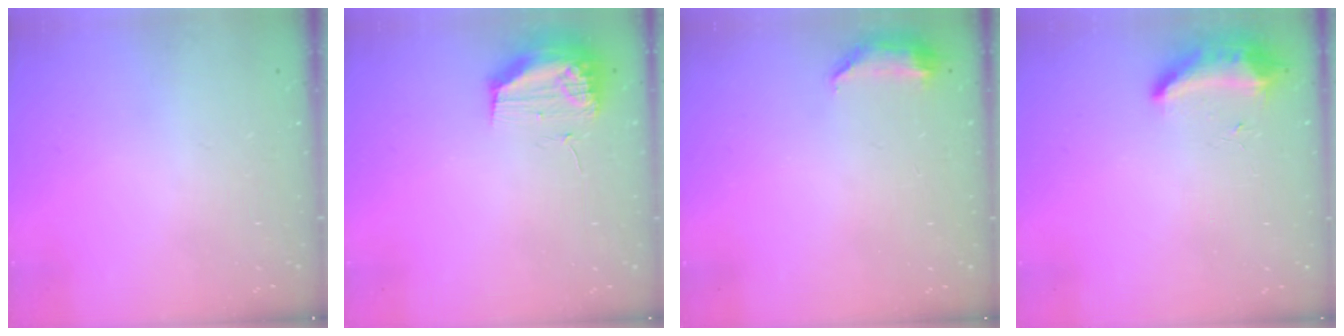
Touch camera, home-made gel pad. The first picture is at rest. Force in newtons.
{"total": 11.5, "press": 11.5, "slide": 0.7}
{"total": 13.0, "press": 7.1, "slide": 10.9}
{"total": 8.9, "press": 8.7, "slide": 1.7}